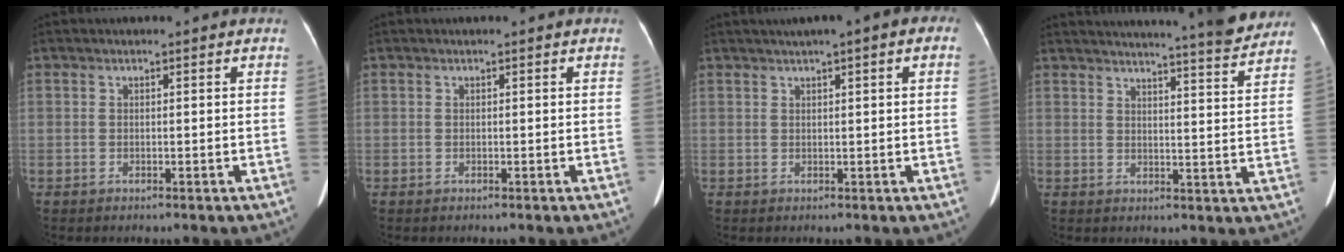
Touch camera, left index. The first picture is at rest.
{"total": 0.0}
{"total": 5.3, "force": [2.7, 0.7, 4.5], "torque": [-0.060, 0.031, 0.036]}
{"total": 15.9, "force": [14.8, -0.1, 5.8], "torque": [-0.087, -0.039, 0.175]}